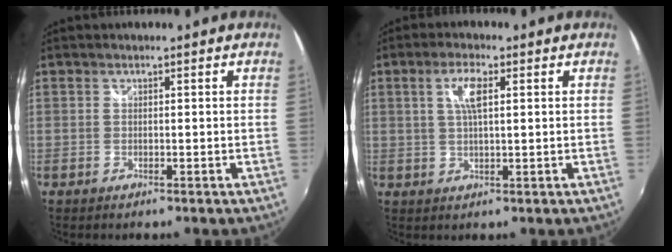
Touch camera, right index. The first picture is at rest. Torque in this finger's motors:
{"motor_torque": [0.14, -0.04, 0.20, 0.09]}